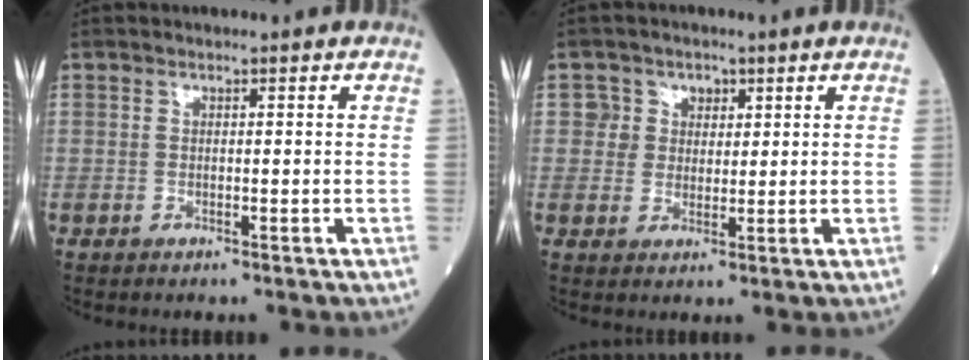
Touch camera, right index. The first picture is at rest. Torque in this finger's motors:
{"motor_torque": [0.00, 0.01, 0.01, 0.00]}